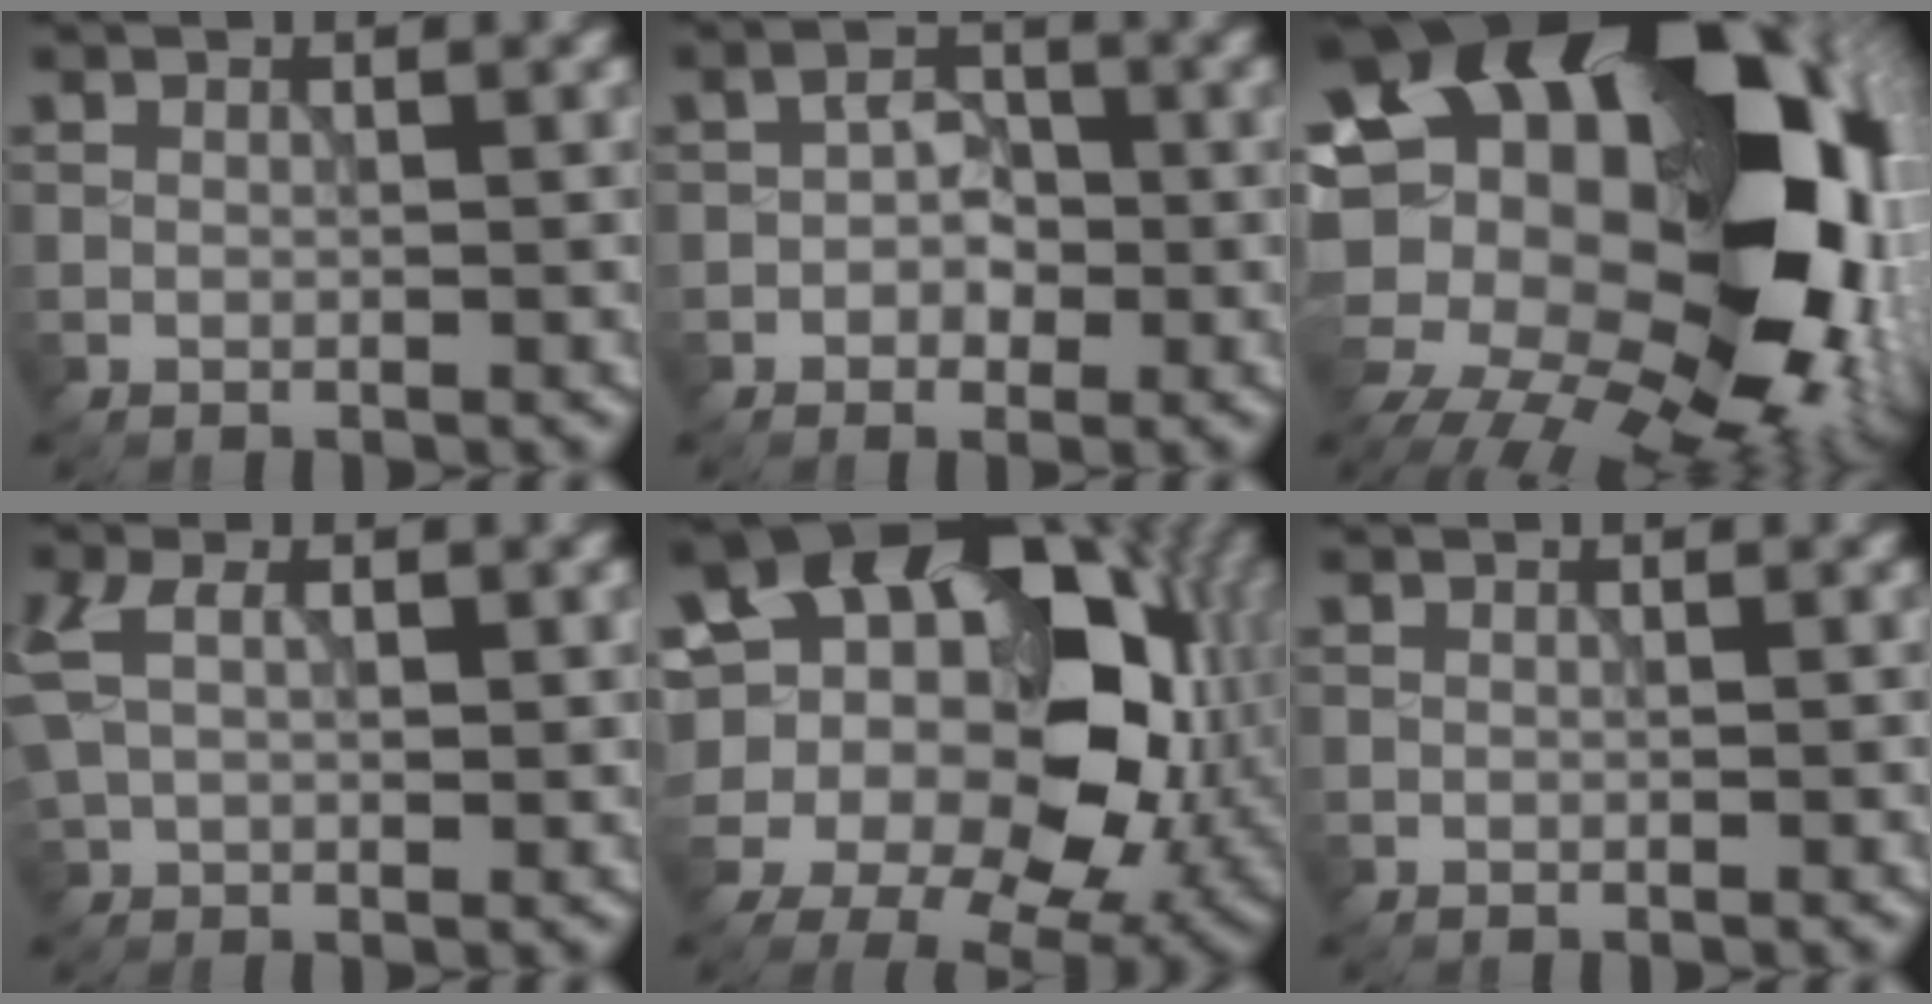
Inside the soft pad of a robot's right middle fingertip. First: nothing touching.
{"total": 2.6, "force": [-0.6, 1.9, 1.8], "torque": [-0.025, 0.005, -0.016]}
{"total": 22.3, "force": [1.6, 15.8, 15.7], "torque": [-0.252, 0.001, 0.019]}
{"total": 4.2, "force": [1.1, 2.6, 3.1], "torque": [-0.079, 0.005, 0.024]}
{"total": 21.0, "force": [5.1, 15.5, 13.1], "torque": [-0.246, 0.037, 0.107]}
{"total": 0.0}